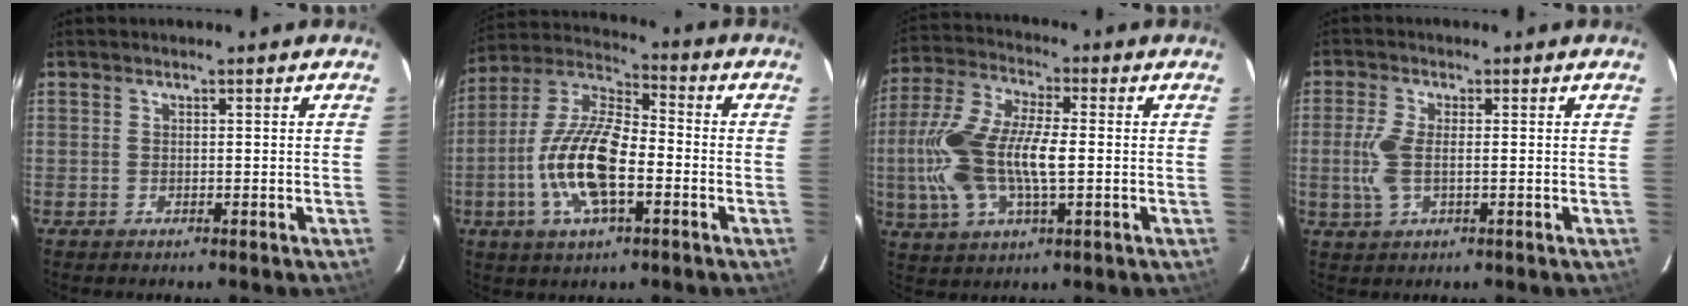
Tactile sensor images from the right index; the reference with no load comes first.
{"total": 16.3, "force": [-3.5, 7.4, 14.1], "torque": [-0.287, 0.003, -0.068]}
{"total": 16.5, "force": [-0.9, 7.0, 14.9], "torque": [-0.319, 0.004, -0.019]}
{"total": 5.7, "force": [-0.4, 2.6, 5.1], "torque": [-0.117, -0.002, -0.007]}